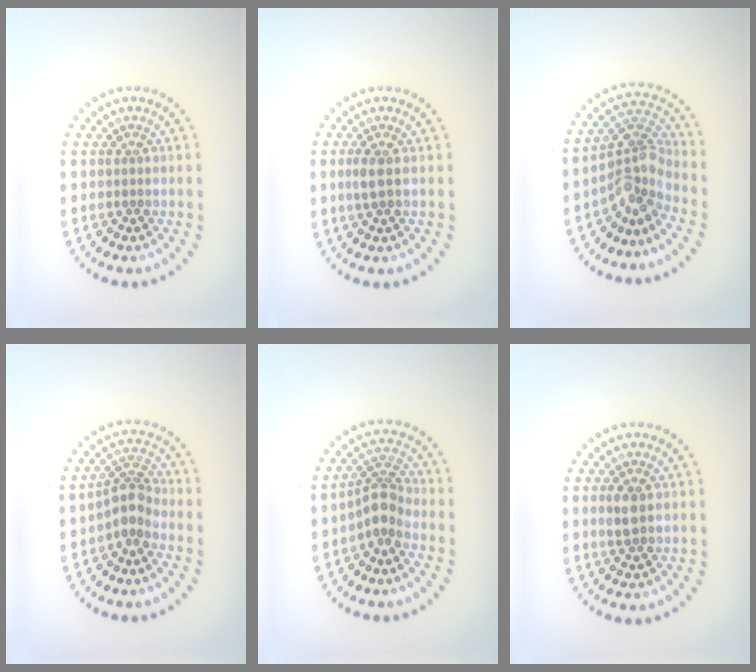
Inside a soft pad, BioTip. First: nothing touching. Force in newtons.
{"total": 1.5, "press": 1.4, "slide": 0.6}
{"total": 3.9, "press": 3.1, "slide": 2.4}
{"total": 2.6, "press": 2.0, "slide": 1.8}
{"total": 2.9, "press": 2.2, "slide": 2.0}
{"total": 1.9, "press": 1.9, "slide": 0.3}